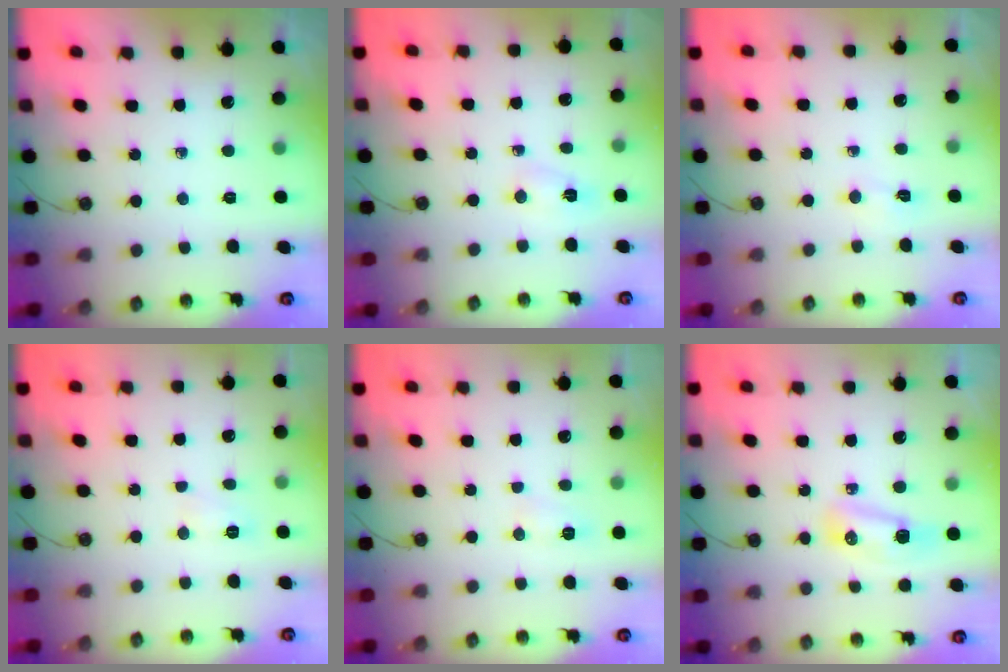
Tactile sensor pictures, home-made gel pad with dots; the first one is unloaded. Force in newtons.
{"total": 2.5, "press": 2.4, "slide": 0.5}
{"total": 2.8, "press": 2.7, "slide": 0.5}
{"total": 6.7, "press": 4.7, "slide": 4.8}
{"total": 5.8, "press": 5.8, "slide": 0.6}
{"total": 8.0, "press": 7.8, "slide": 1.9}